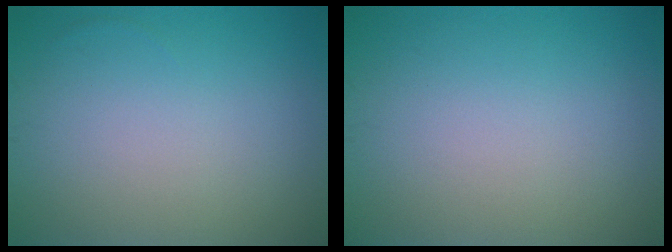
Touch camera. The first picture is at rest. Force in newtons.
{"total": 0.0}